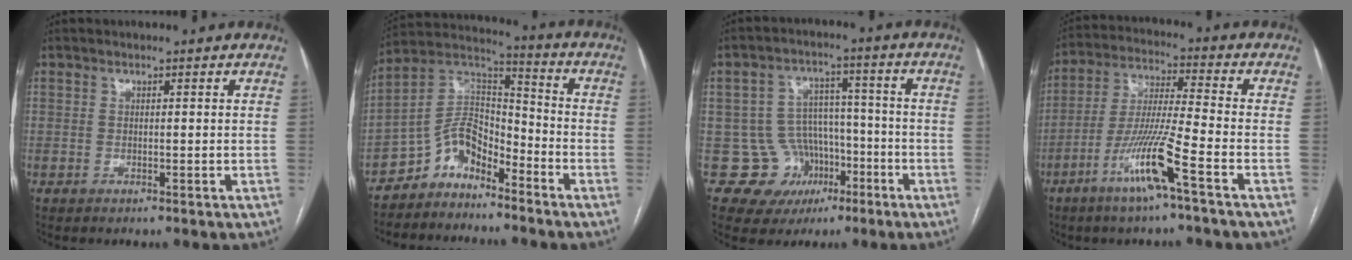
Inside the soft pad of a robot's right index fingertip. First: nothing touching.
{"total": 8.6, "force": [-6.3, 4.3, 4.1], "torque": [-0.083, 0.040, -0.125]}
{"total": 10.0, "force": [-3.7, 9.3, 0.9], "torque": [-0.010, 0.047, -0.043]}
{"total": 11.2, "force": [-5.7, -0.7, 9.6], "torque": [-0.191, -0.010, -0.113]}